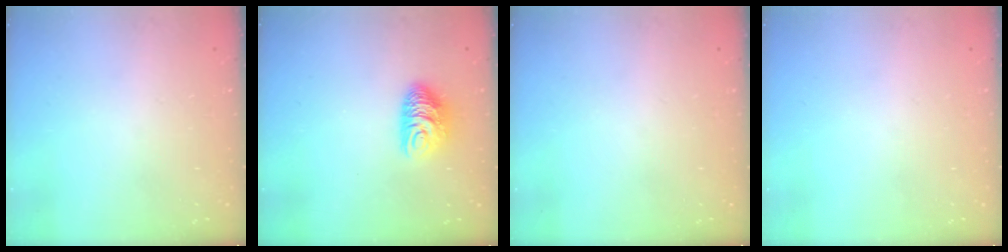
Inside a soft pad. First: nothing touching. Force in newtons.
{"total": 8.5, "press": 8.5, "slide": 0.7}
{"total": 0.0}
{"total": 0.0}